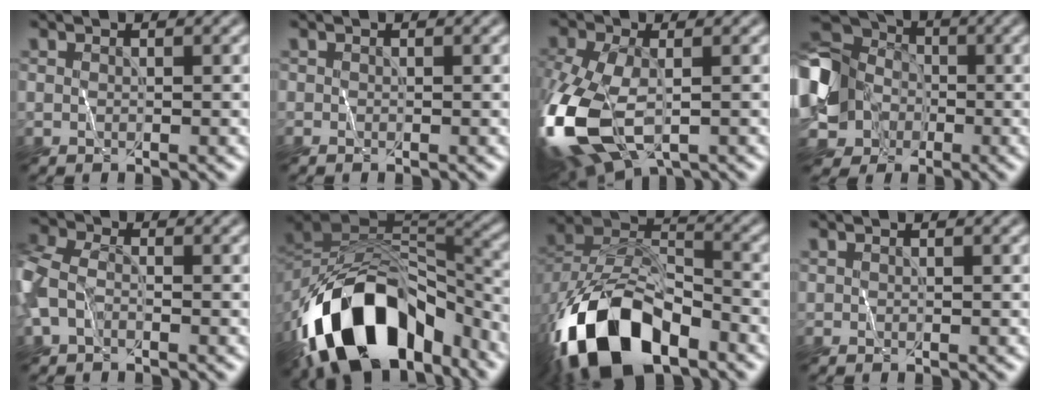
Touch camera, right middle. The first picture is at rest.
{"total": 0.0}
{"total": 13.5, "force": [-4.7, 7.1, 10.5], "torque": [-0.268, -0.039, -0.083]}
{"total": 15.4, "force": [-1.6, 13.0, 8.1], "torque": [-0.199, 0.004, -0.068]}
{"total": 4.7, "force": [-1.3, 3.2, 3.2], "torque": [-0.090, 0.004, -0.043]}
{"total": 15.7, "force": [-8.5, 8.9, 9.8], "torque": [-0.175, 0.007, -0.141]}
{"total": 13.5, "force": [-7.1, 7.4, 8.8], "torque": [-0.173, -0.010, -0.132]}
{"total": 0.0}